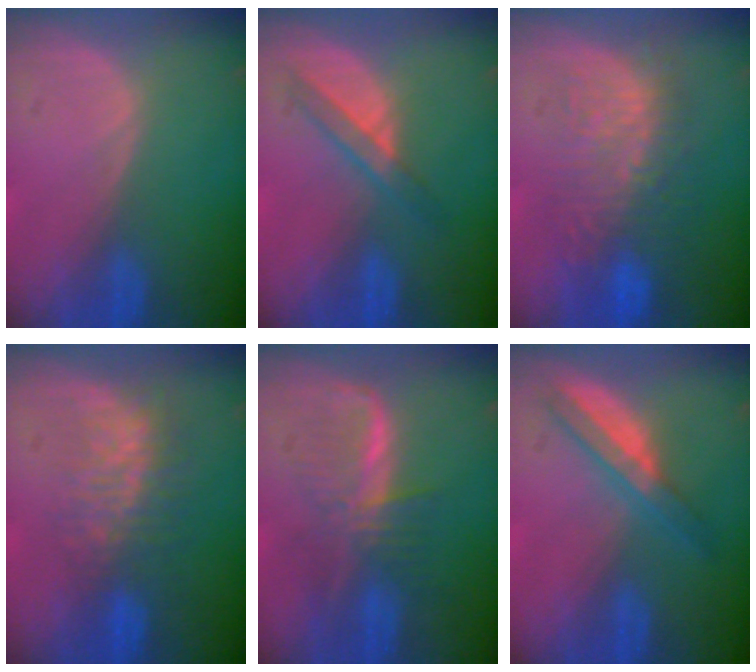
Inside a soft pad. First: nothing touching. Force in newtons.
{"total": 3.9, "press": 3.7, "slide": 1.1}
{"total": 10.0, "press": 9.3, "slide": 3.8}
{"total": 7.7, "press": 7.1, "slide": 3.1}
{"total": 6.3, "press": 6.1, "slide": 1.2}
{"total": 4.8, "press": 4.8, "slide": 0.8}